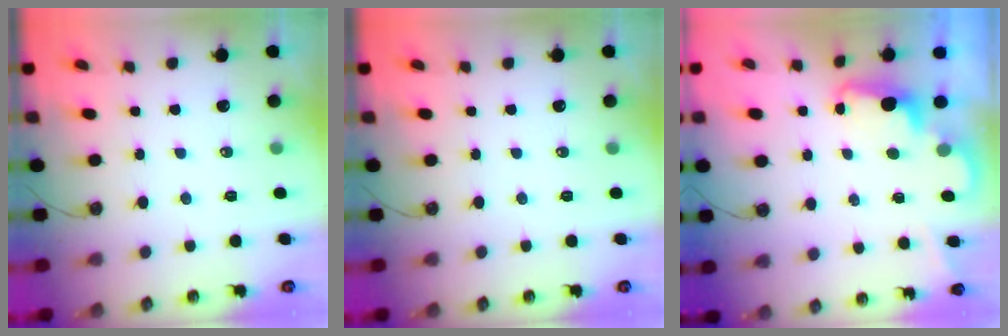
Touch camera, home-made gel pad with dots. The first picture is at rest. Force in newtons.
{"total": 0.0}
{"total": 2.5, "press": 2.4, "slide": 0.5}